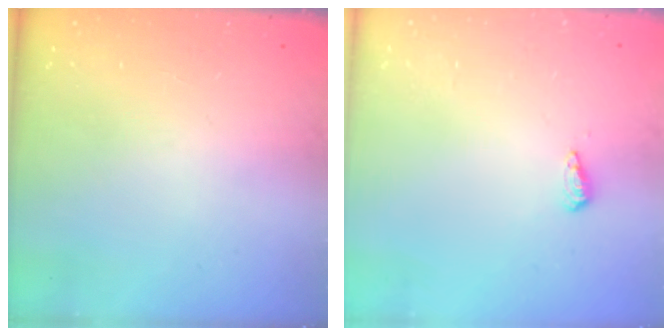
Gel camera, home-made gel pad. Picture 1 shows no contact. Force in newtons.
{"total": 5.3, "press": 5.2, "slide": 1.1}